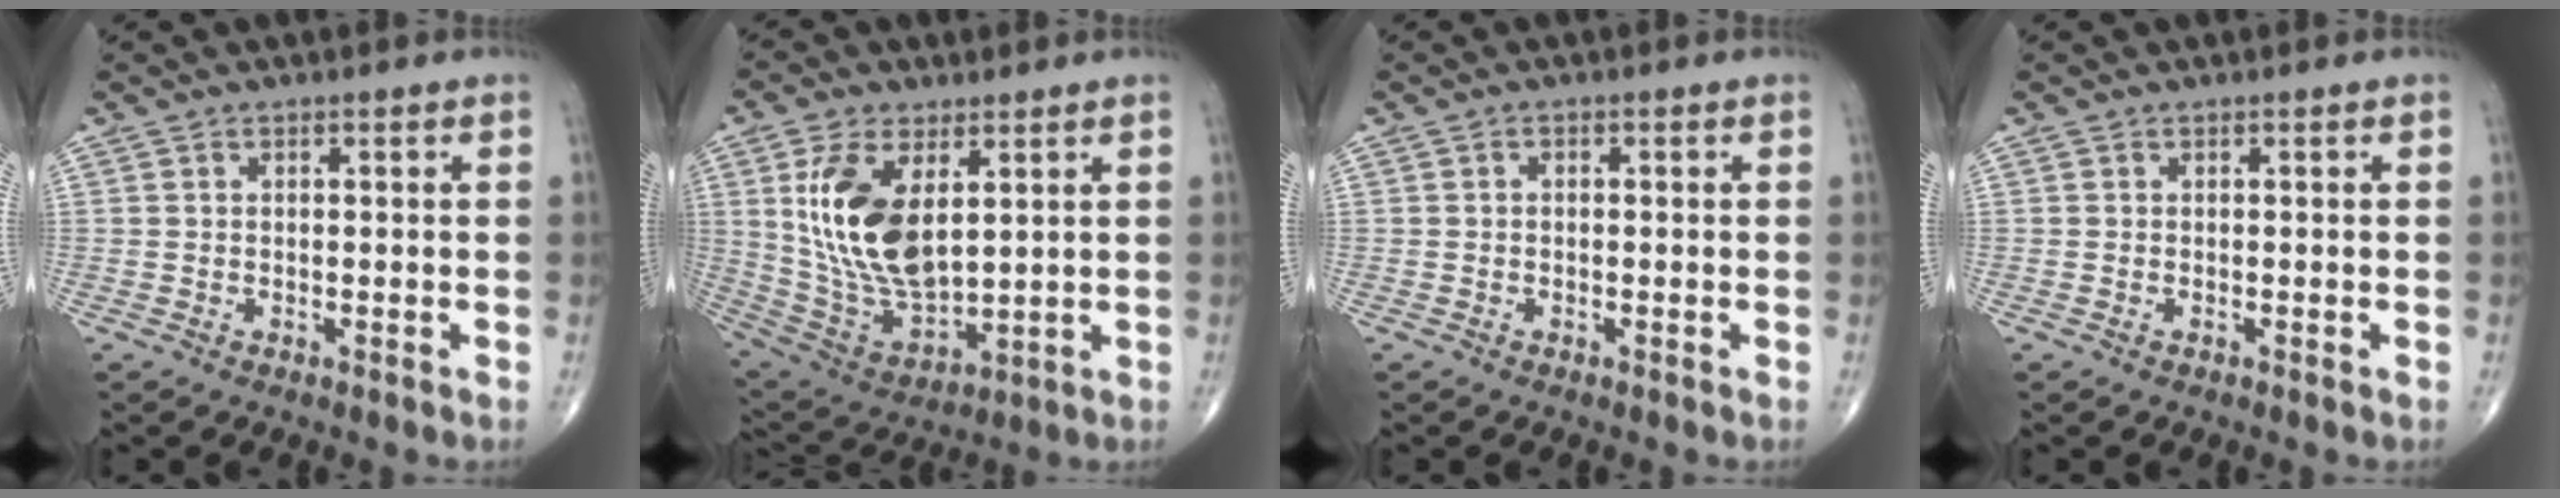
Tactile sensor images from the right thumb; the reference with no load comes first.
{"total": 16.5, "force": [4.3, 8.6, 13.4], "torque": [-0.249, -0.021, 0.098]}
{"total": 0.6, "force": [-0.1, 0.4, 0.4], "torque": [-0.001, 0.003, -0.006]}
{"total": 0.0}